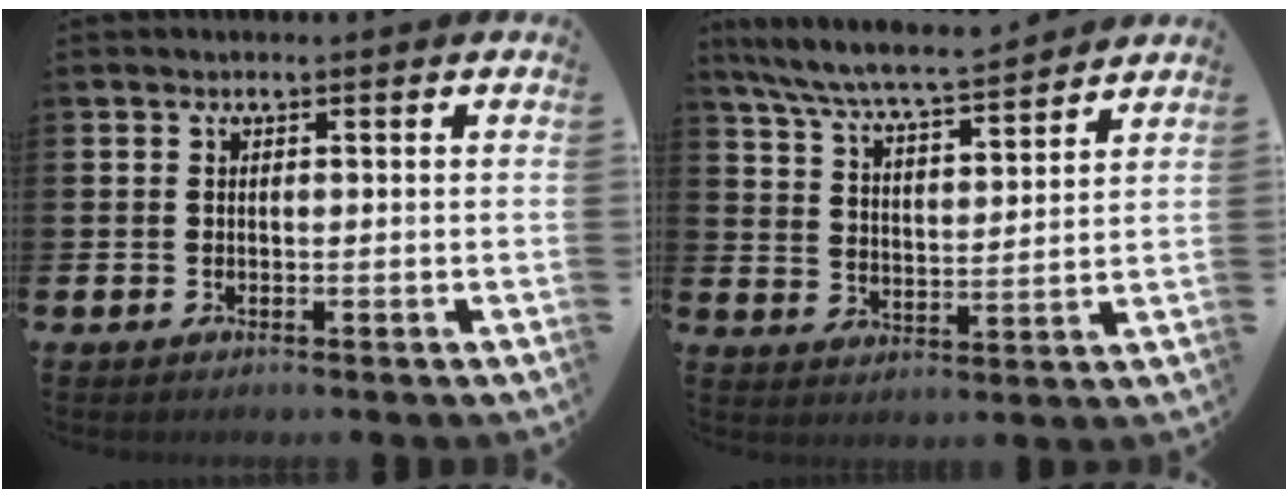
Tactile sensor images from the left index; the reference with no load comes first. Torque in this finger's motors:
{"motor_torque": [1.08, -1.06, 0.22, 0.21]}